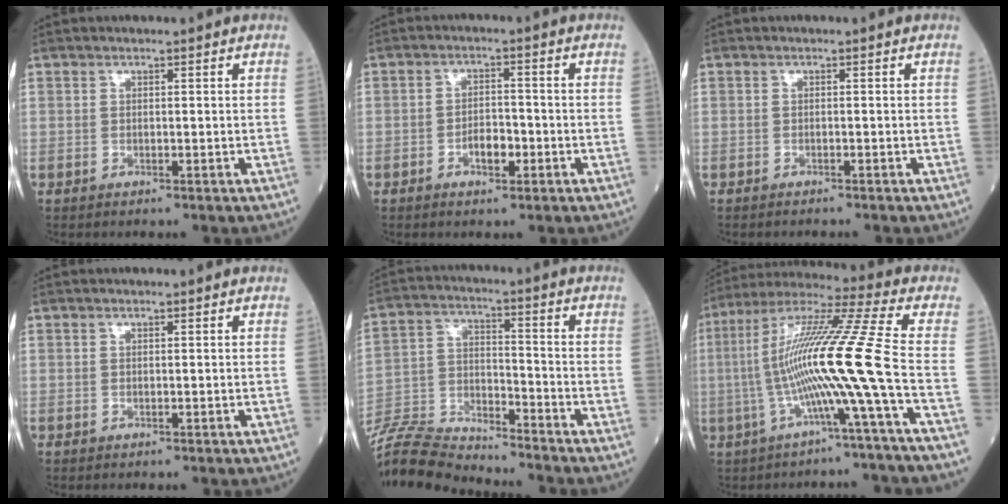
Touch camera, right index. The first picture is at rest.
{"total": 3.7, "force": [-1.6, 1.6, 3.0], "torque": [-0.049, 0.005, -0.026]}
{"total": 1.9, "force": [-1.8, 0.1, 0.7], "torque": [-0.012, -0.002, -0.022]}
{"total": 0.0}
{"total": 14.7, "force": [-14.4, 0.3, 3.0], "torque": [-0.061, 0.007, -0.264]}
{"total": 15.9, "force": [-3.4, -2.7, 15.3], "torque": [-0.292, 0.012, -0.074]}